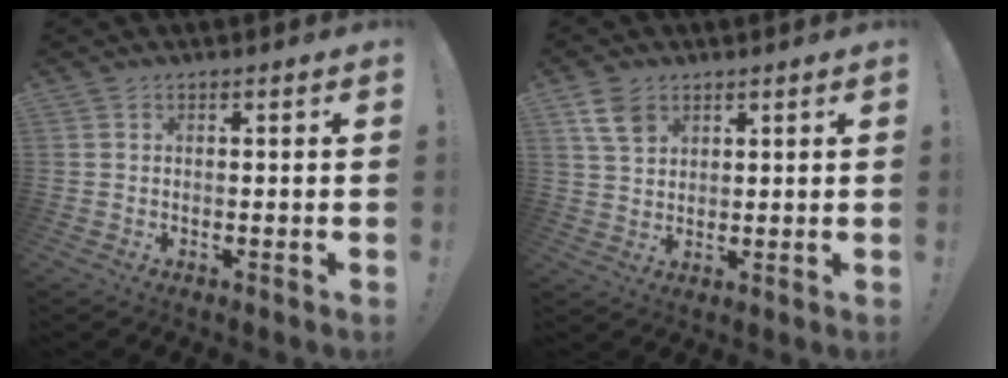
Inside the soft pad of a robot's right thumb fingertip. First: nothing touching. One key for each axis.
{"total": 7.7, "fx": 4.2, "fy": 5.3, "fz": 3.6, "tx": -0.060, "ty": -0.012, "tz": 0.086}